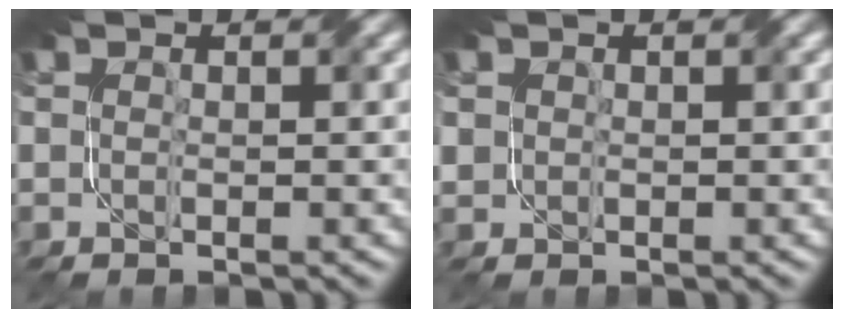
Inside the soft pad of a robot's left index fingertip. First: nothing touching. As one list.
[{"total": 1.2, "force": [0.5, 1.0, 0.1], "torque": [-0.007, -0.001, 0.013]}]